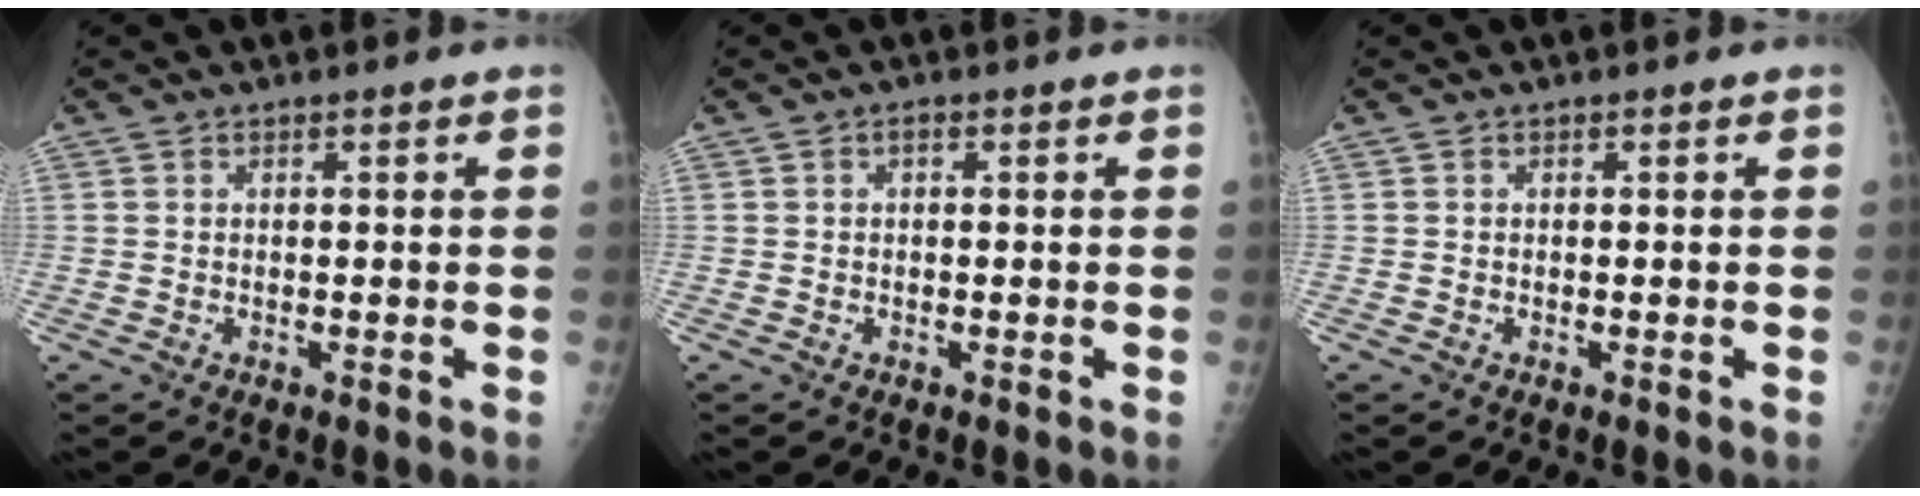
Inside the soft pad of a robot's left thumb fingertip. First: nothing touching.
{"total": 0.5, "force": [0.0, 0.3, 0.5], "torque": [-0.004, 0.002, -0.003]}
{"total": 0.0}